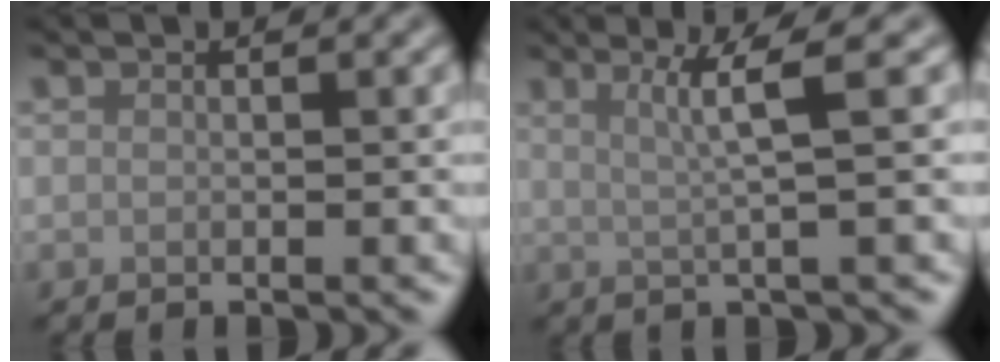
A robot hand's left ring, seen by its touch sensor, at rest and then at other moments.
{"total": 3.5, "force": [1.0, 0.3, 3.4], "torque": [-0.061, 0.003, 0.019]}